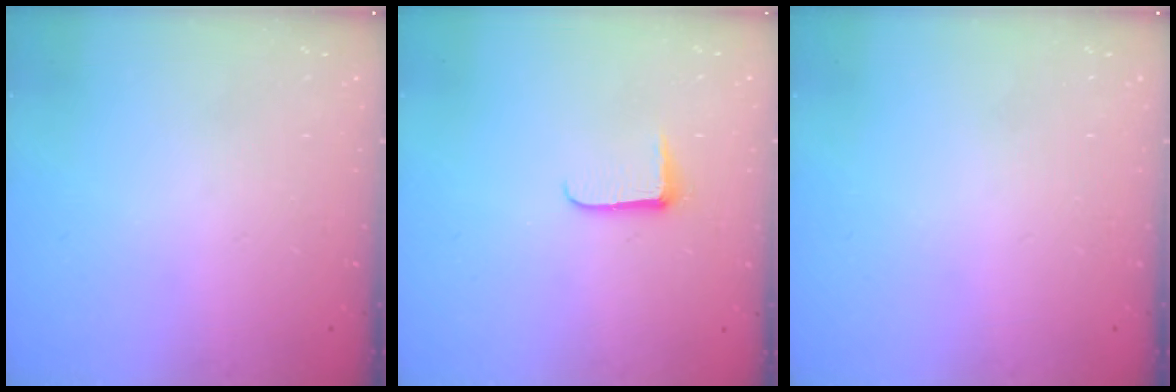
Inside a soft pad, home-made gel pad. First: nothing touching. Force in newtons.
{"total": 6.2, "press": 6.1, "slide": 0.8}
{"total": 0.0}